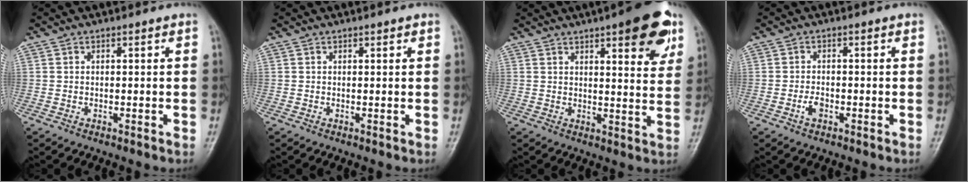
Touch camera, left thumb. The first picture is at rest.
{"total": 0.8, "force": [0.5, 0.3, 0.6], "torque": [-0.009, -0.001, 0.006]}
{"total": 13.2, "force": [7.1, 3.7, 10.4], "torque": [-0.104, -0.027, 0.089]}
{"total": 2.1, "force": [-0.9, 1.2, 1.5], "torque": [-0.029, 0.006, -0.019]}